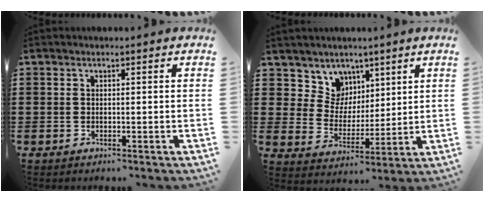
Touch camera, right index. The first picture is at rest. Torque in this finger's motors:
{"motor_torque": [0.64, 0.55, 0.05, 0.00]}